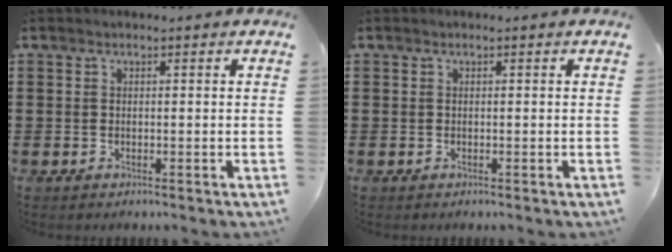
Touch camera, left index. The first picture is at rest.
{"total": 0.0}